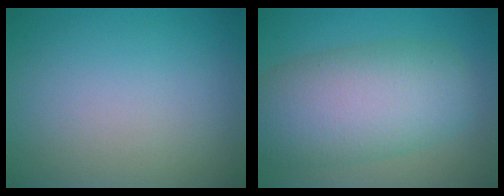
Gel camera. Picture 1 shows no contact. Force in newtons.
{"total": 9.3, "press": 9.3, "slide": 0.3}